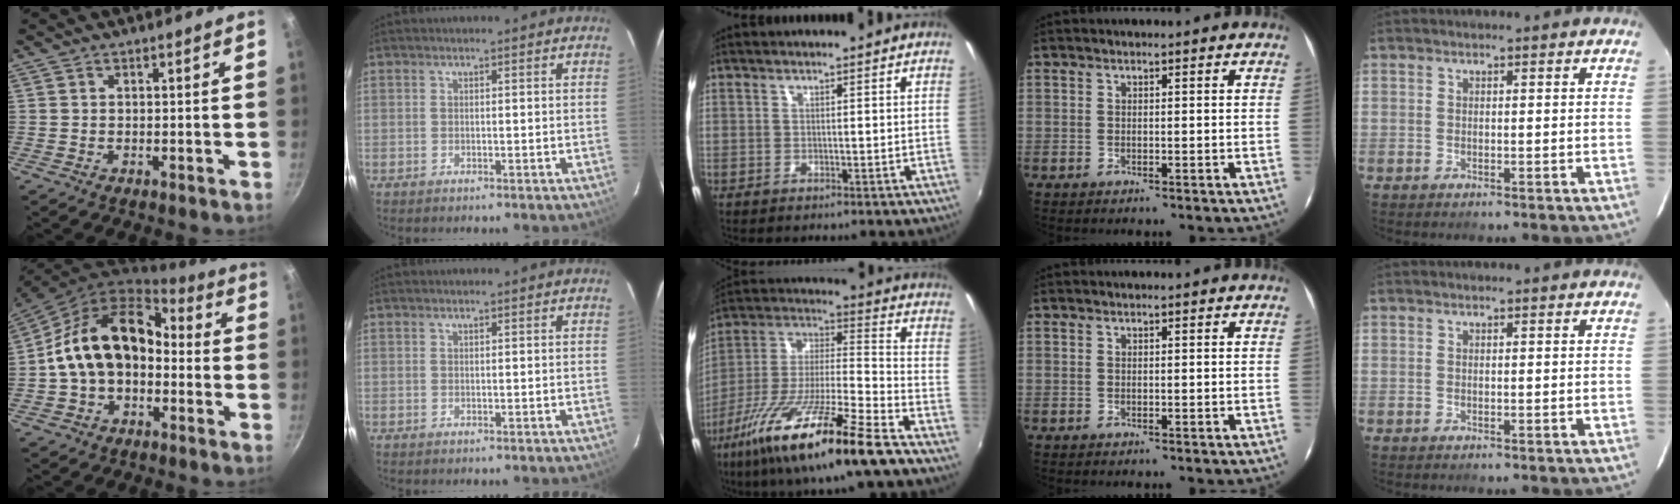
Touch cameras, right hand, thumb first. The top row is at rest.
{"thumb": {"total": 16.1, "force": [-1.2, 11.4, 11.4], "torque": [-0.175, 0.059, -0.032]}, "middle": {"total": 22.7, "force": [-14.1, 2.4, 17.6], "torque": [-0.321, -0.042, -0.252]}}